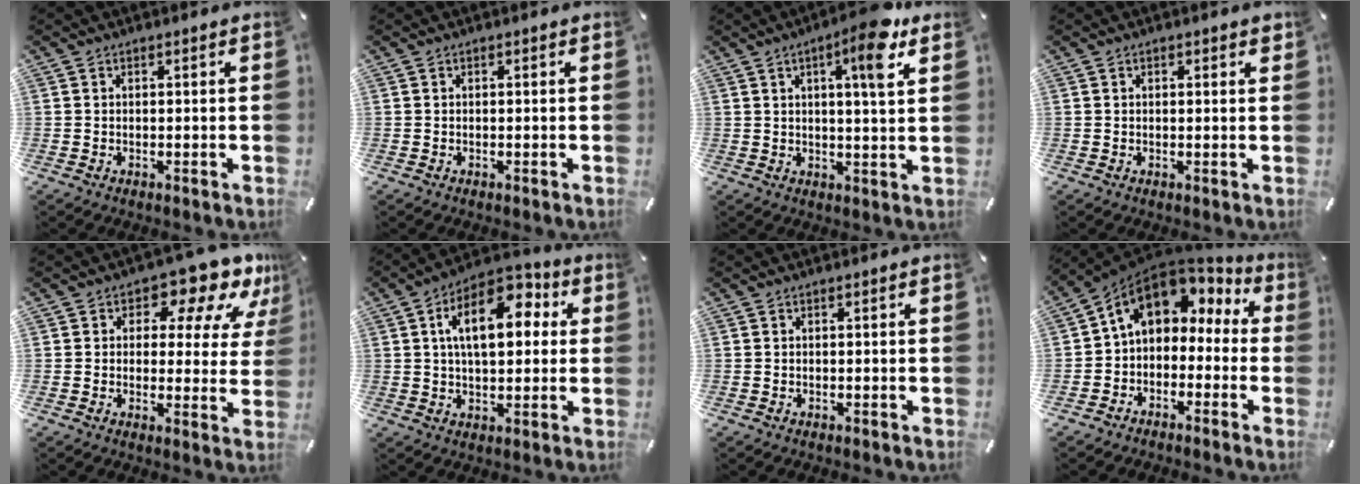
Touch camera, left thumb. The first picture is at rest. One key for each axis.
{"total": 0.0}
{"total": 10.3, "fx": 4.9, "fy": 1.6, "fz": 8.9, "tx": -0.132, "ty": -0.017, "tz": 0.069}
{"total": 0.5, "fx": 0.3, "fy": 0.2, "fz": 0.3, "tx": 0.002, "ty": -0.001, "tz": 0.004}
{"total": 13.1, "fx": 8.7, "fy": 6.2, "fz": 7.6, "tx": -0.104, "ty": -0.055, "tz": 0.147}
{"total": 14.4, "fx": 4.3, "fy": 8.0, "fz": 11.2, "tx": -0.171, "ty": 0.002, "tz": 0.073}
{"total": 0.0}
{"total": 9.2, "fx": 3.2, "fy": 6.7, "fz": 5.3, "tx": -0.101, "ty": -0.007, "tz": 0.062}